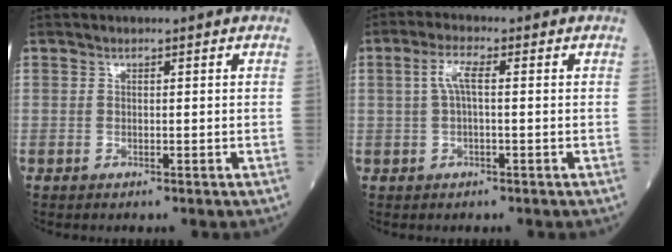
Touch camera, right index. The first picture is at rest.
{"total": 3.6, "force": [0.5, 0.7, 3.4], "torque": [-0.074, 0.013, 0.011]}